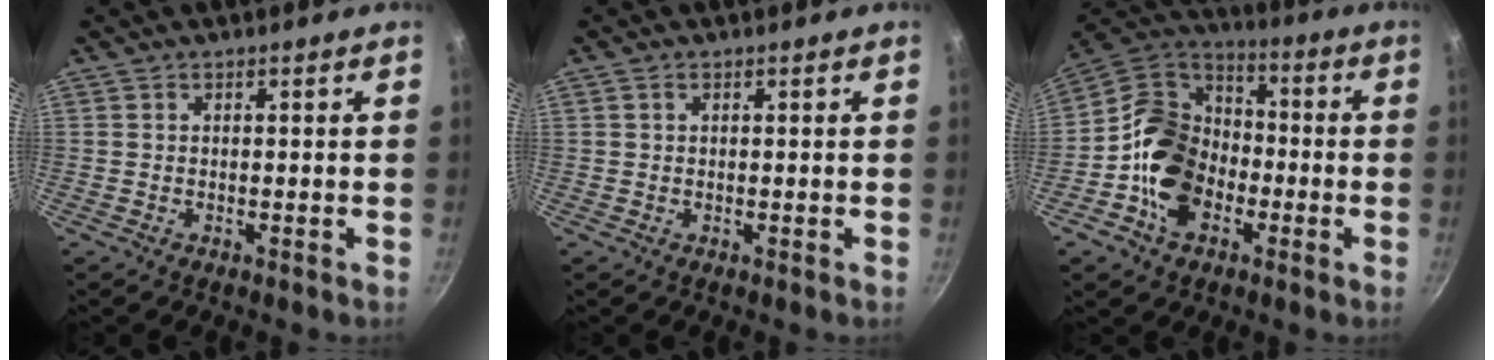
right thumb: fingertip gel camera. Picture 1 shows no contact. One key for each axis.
{"total": 0.8, "fx": 0.3, "fy": 0.6, "fz": 0.5, "tx": -0.009, "ty": 0.002, "tz": 0.006}
{"total": 16.3, "fx": -4.5, "fy": 12.5, "fz": 9.4, "tx": -0.139, "ty": 0.042, "tz": -0.100}